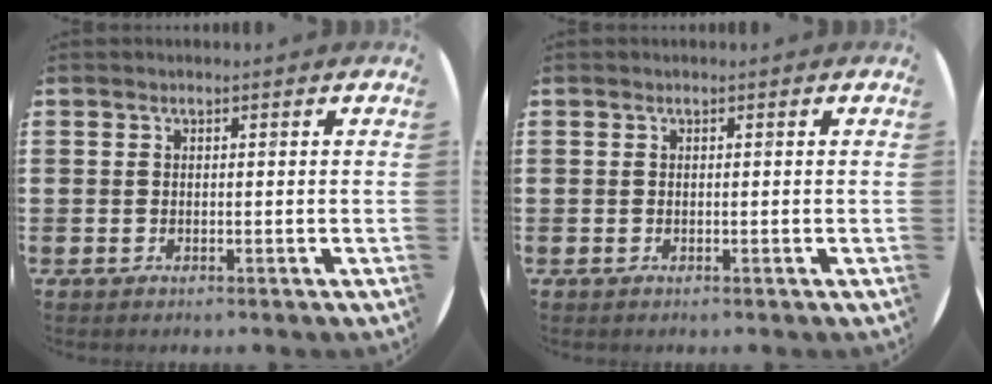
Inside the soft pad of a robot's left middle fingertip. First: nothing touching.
{"total": 0.0}